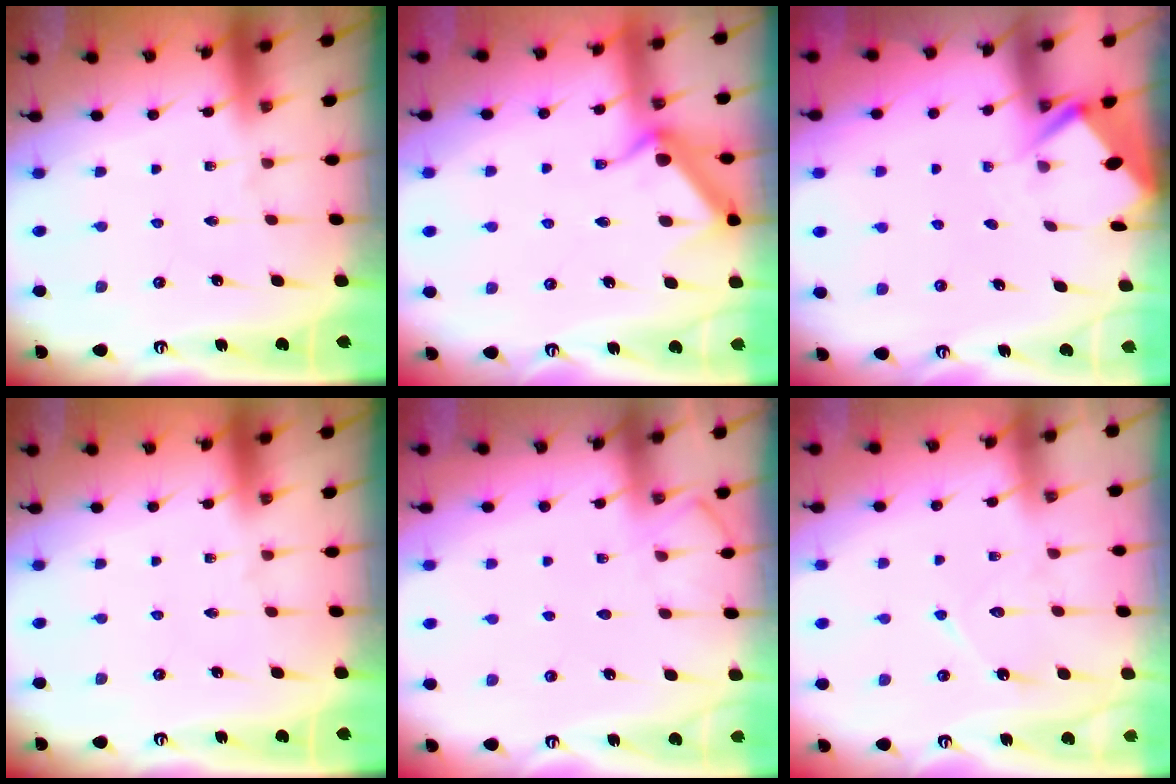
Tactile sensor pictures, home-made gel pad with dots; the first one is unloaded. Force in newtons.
{"total": 10.8, "press": 10.8, "slide": 0.3}
{"total": 2.6, "press": 2.6, "slide": 0.1}
{"total": 0.0}
{"total": 6.9, "press": 6.8, "slide": 0.9}
{"total": 7.5, "press": 7.5, "slide": 0.7}